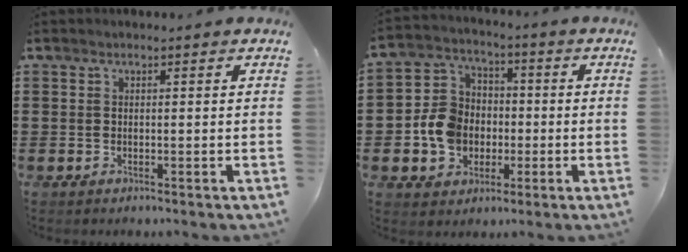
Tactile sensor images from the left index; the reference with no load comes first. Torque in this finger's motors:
{"motor_torque": [1.26, 0.88, 0.66, 0.10]}